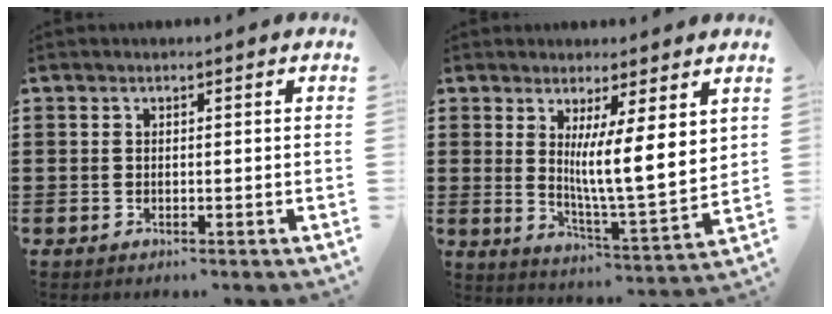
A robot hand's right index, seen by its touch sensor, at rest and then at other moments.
{"total": 8.9, "force": [3.9, 0.9, 8.0], "torque": [-0.141, -0.041, 0.067]}